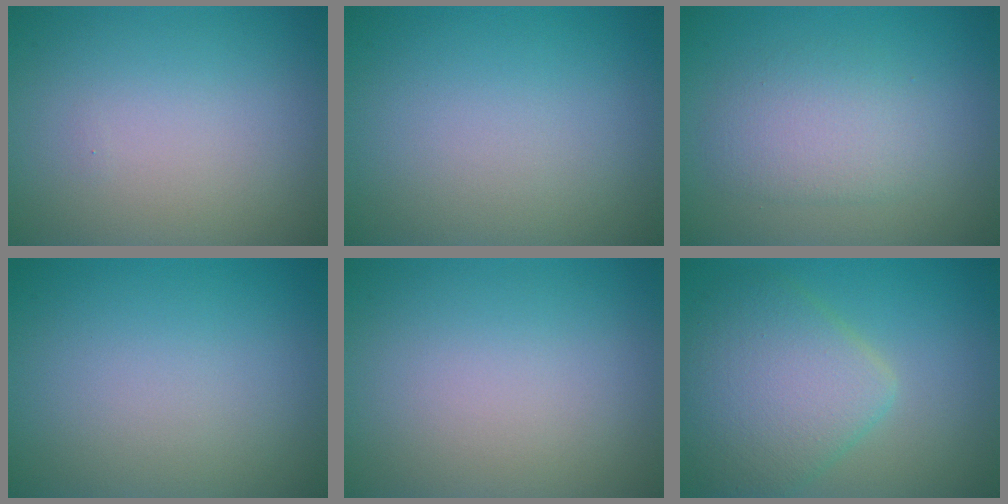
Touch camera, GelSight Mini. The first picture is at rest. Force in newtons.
{"total": 0.0}
{"total": 3.2, "press": 3.2, "slide": 0.3}
{"total": 0.0}
{"total": 0.0}
{"total": 6.3, "press": 6.2, "slide": 0.3}